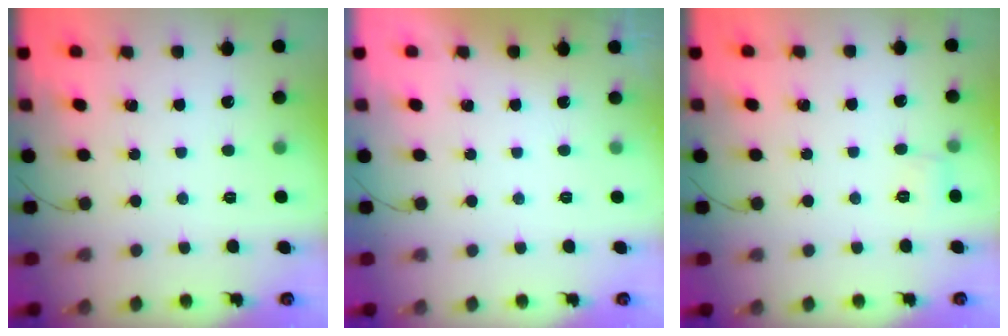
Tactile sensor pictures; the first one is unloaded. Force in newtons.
{"total": 0.0}
{"total": 5.6, "press": 5.4, "slide": 1.5}